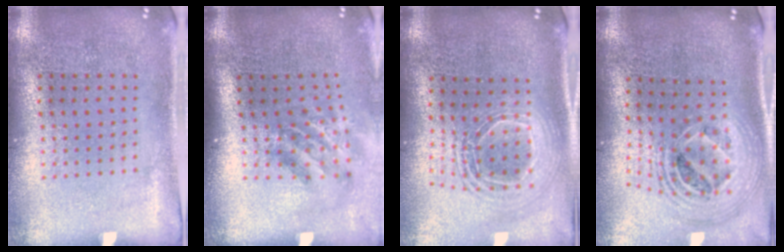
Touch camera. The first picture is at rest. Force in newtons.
{"total": 1.9, "press": 1.2, "slide": 1.4}
{"total": 1.9, "press": 1.5, "slide": 1.2}
{"total": 2.4, "press": 1.8, "slide": 1.6}